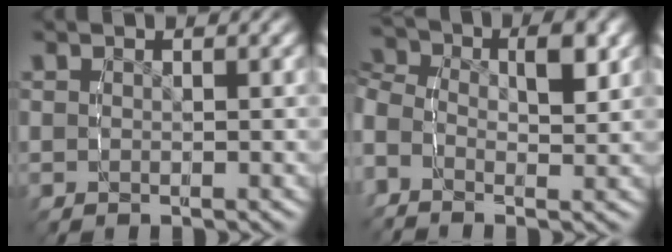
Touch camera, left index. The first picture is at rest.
{"total": 5.5, "force": [0.0, 3.9, 3.8], "torque": [-0.078, 0.000, -0.015]}